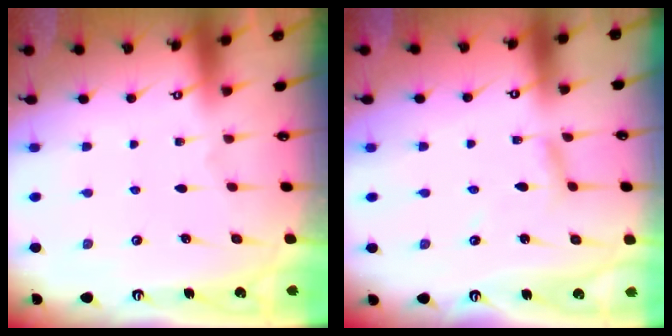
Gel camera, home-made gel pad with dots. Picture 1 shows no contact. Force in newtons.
{"total": 3.4, "press": 3.4, "slide": 0.3}